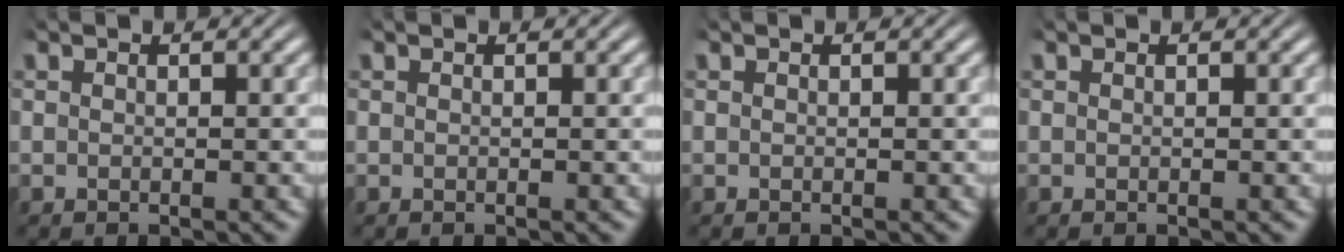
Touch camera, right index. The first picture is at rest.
{"total": 0.0}
{"total": 0.0}
{"total": 0.0}